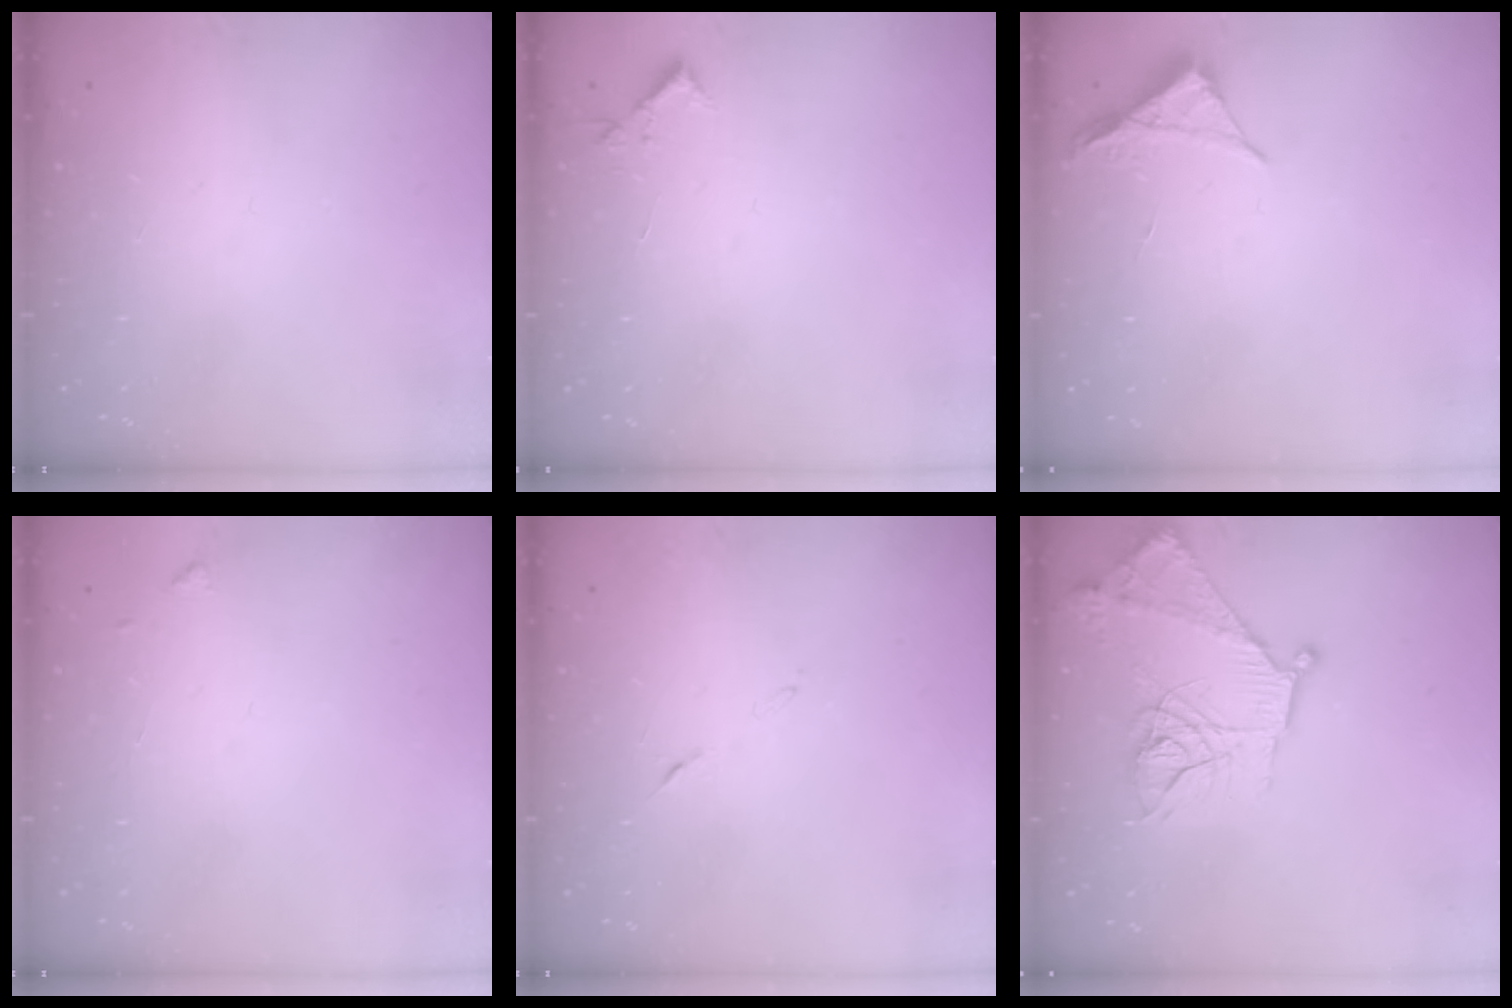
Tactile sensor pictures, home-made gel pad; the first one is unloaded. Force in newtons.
{"total": 3.6, "press": 3.6, "slide": 0.5}
{"total": 3.9, "press": 3.8, "slide": 0.5}
{"total": 4.5, "press": 4.4, "slide": 0.5}
{"total": 6.1, "press": 6.1, "slide": 0.6}
{"total": 16.5, "press": 16.5, "slide": 1.3}